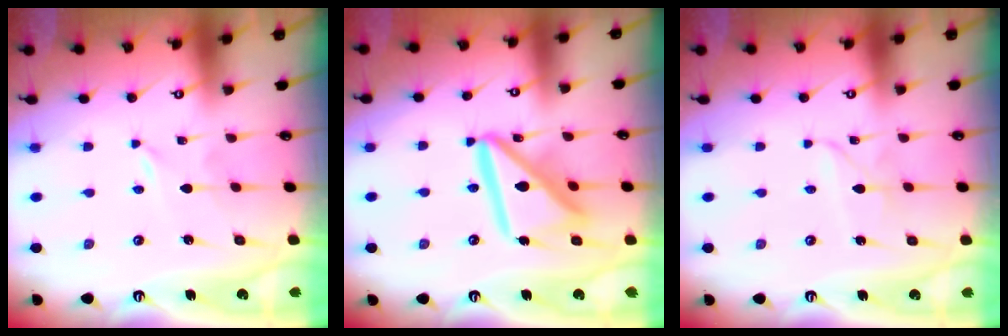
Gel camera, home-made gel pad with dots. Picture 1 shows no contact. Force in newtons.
{"total": 15.6, "press": 15.5, "slide": 1.7}
{"total": 2.6, "press": 2.6, "slide": 0.2}